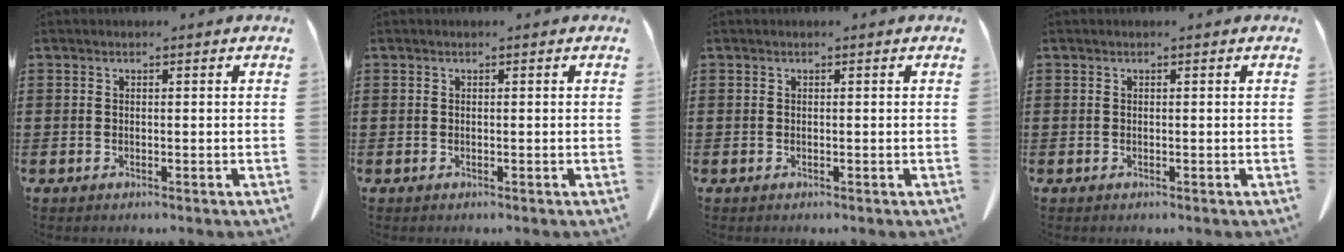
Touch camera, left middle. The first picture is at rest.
{"total": 0.0}
{"total": 0.0}
{"total": 0.0}